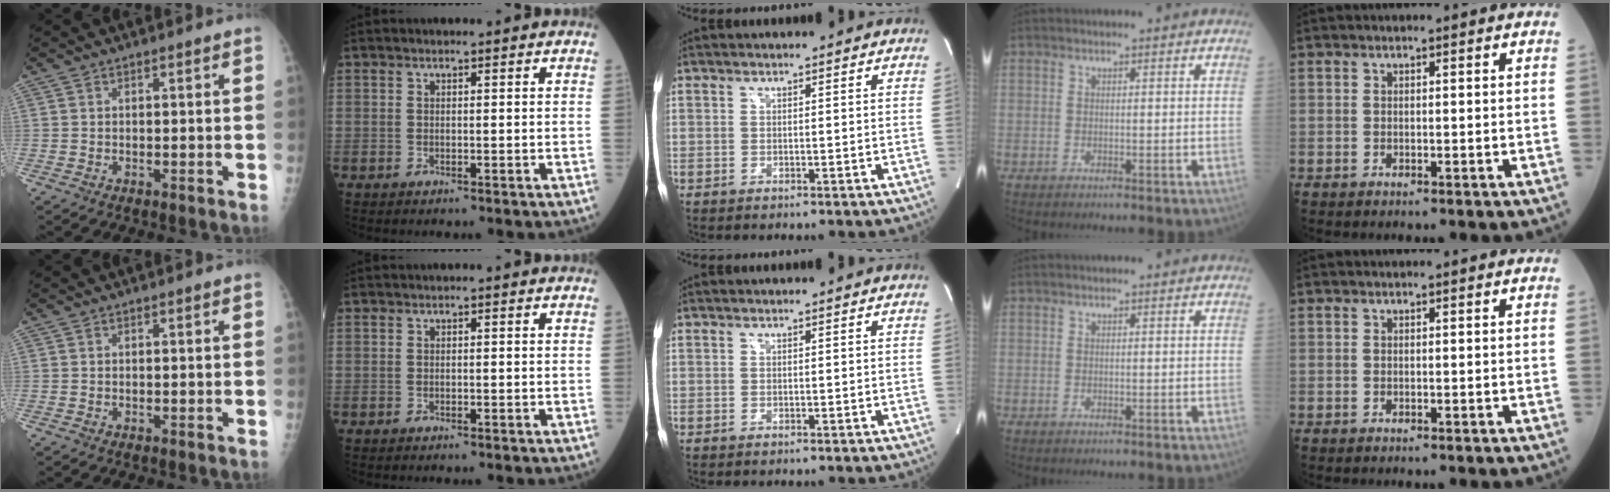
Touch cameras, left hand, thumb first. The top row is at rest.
{}